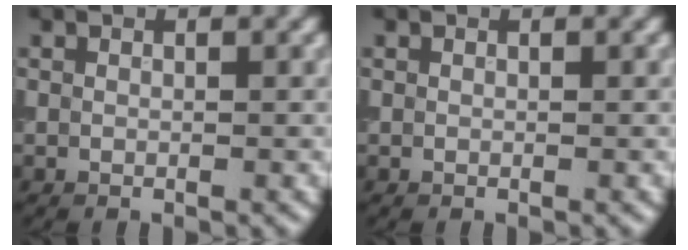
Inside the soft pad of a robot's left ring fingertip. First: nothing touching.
{"total": 0.0}